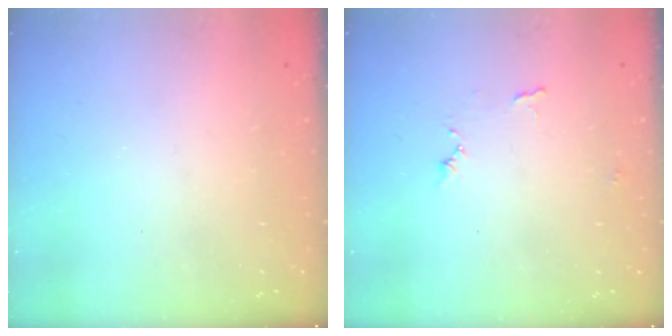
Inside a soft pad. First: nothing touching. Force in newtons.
{"total": 5.9, "press": 5.9, "slide": 0.4}